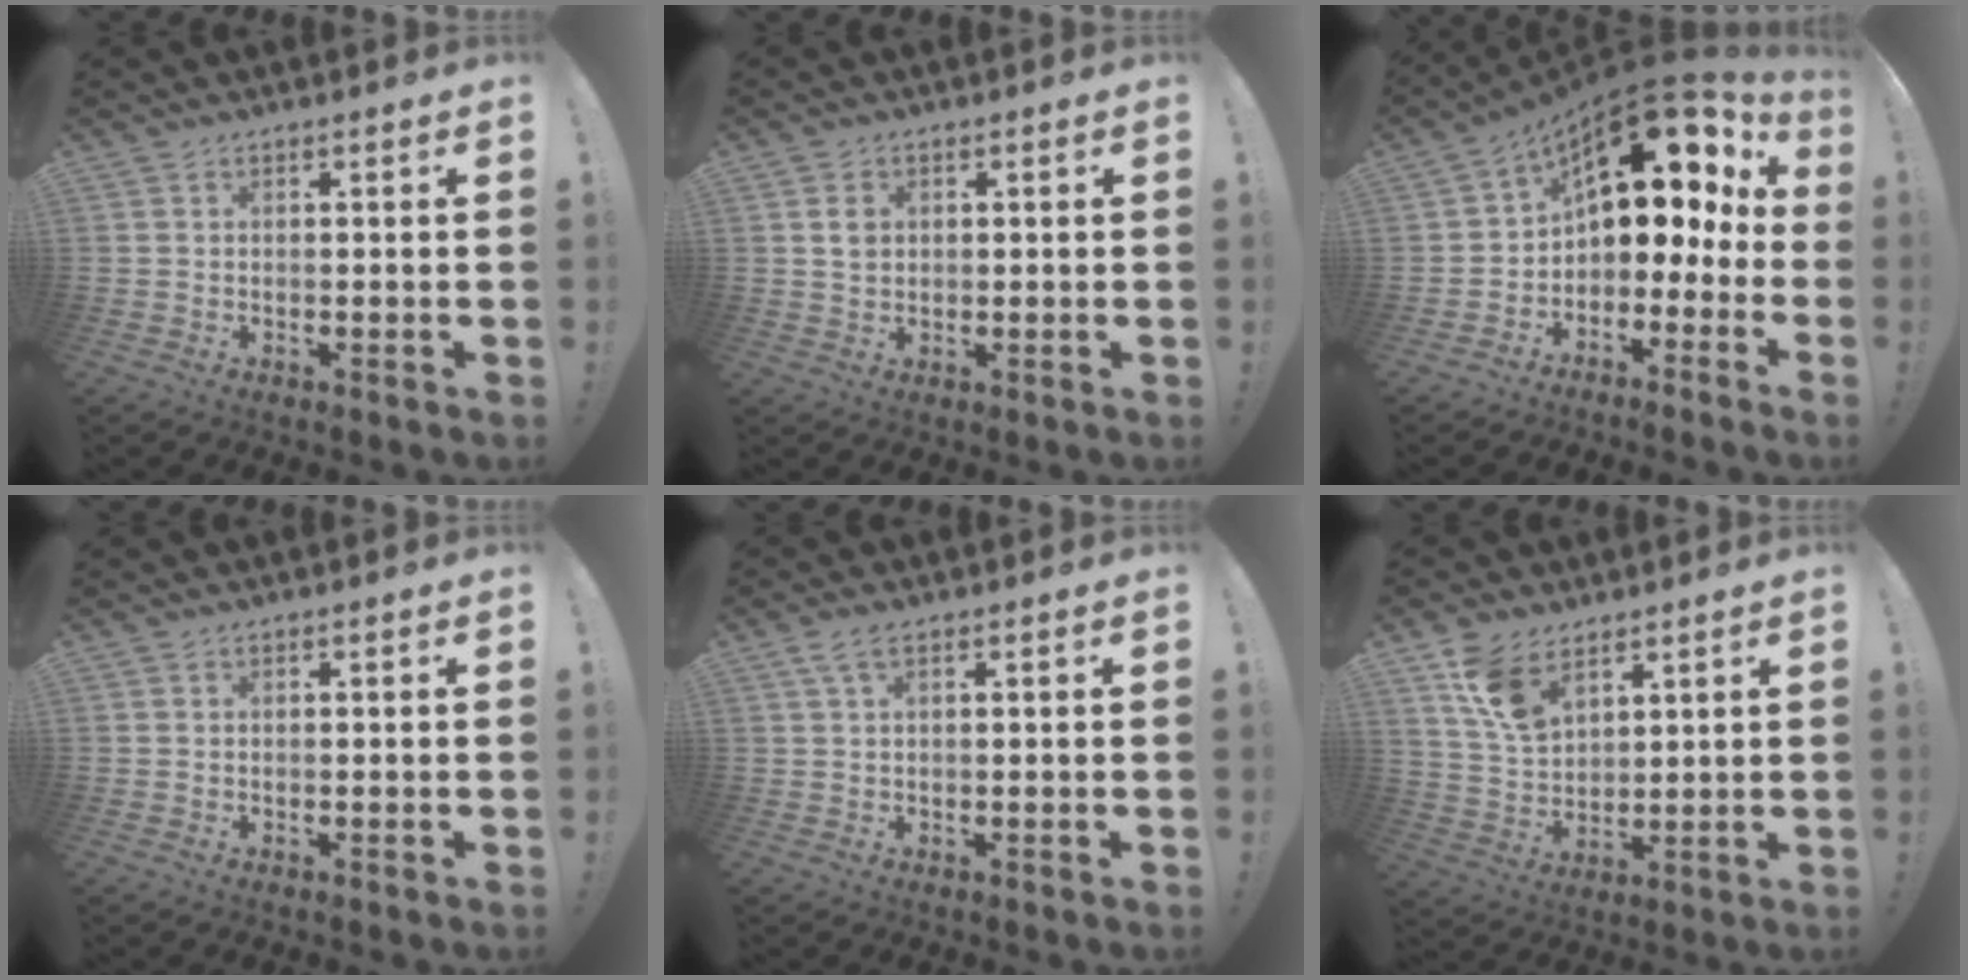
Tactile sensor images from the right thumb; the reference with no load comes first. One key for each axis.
{"total": 3.1, "fx": 0.7, "fy": 2.6, "fz": 1.7, "tx": -0.013, "ty": -0.002, "tz": 0.010}
{"total": 15.3, "fx": 7.5, "fy": 7.9, "fz": 10.8, "tx": -0.152, "ty": -0.060, "tz": 0.137}
{"total": 0.0}
{"total": 3.3, "fx": 1.5, "fy": 1.2, "fz": 2.7, "tx": -0.062, "ty": 0.006, "tz": 0.031}
{"total": 10.5, "fx": 6.9, "fy": 5.7, "fz": 5.5, "tx": -0.098, "ty": -0.032, "tz": 0.135}